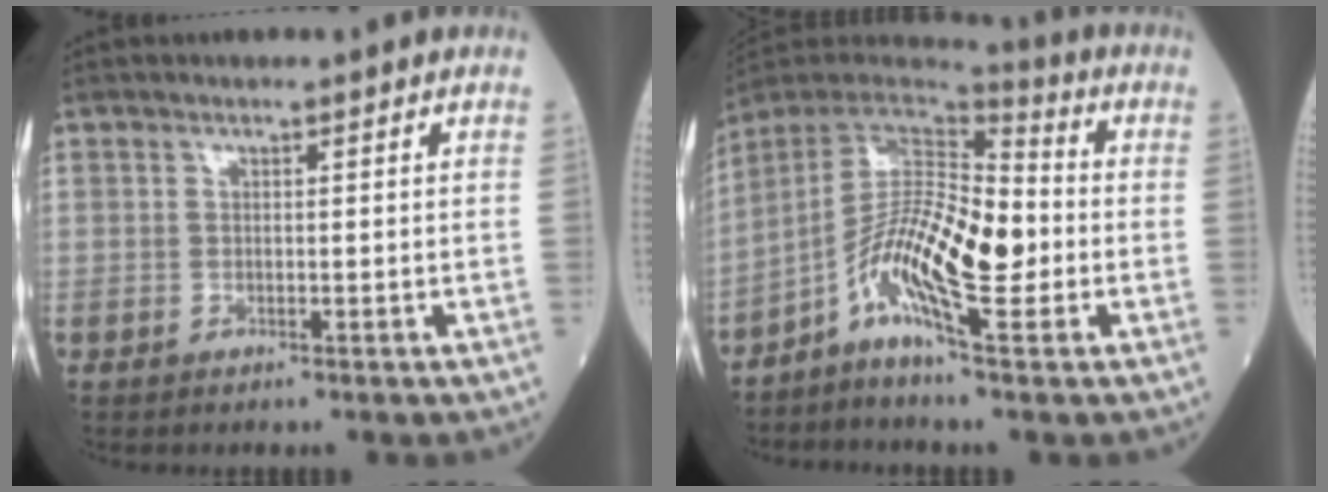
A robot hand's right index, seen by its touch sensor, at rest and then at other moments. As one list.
[{"total": 13.1, "force": [-3.3, 2.6, 12.5], "torque": [-0.230, 0.013, -0.067]}]